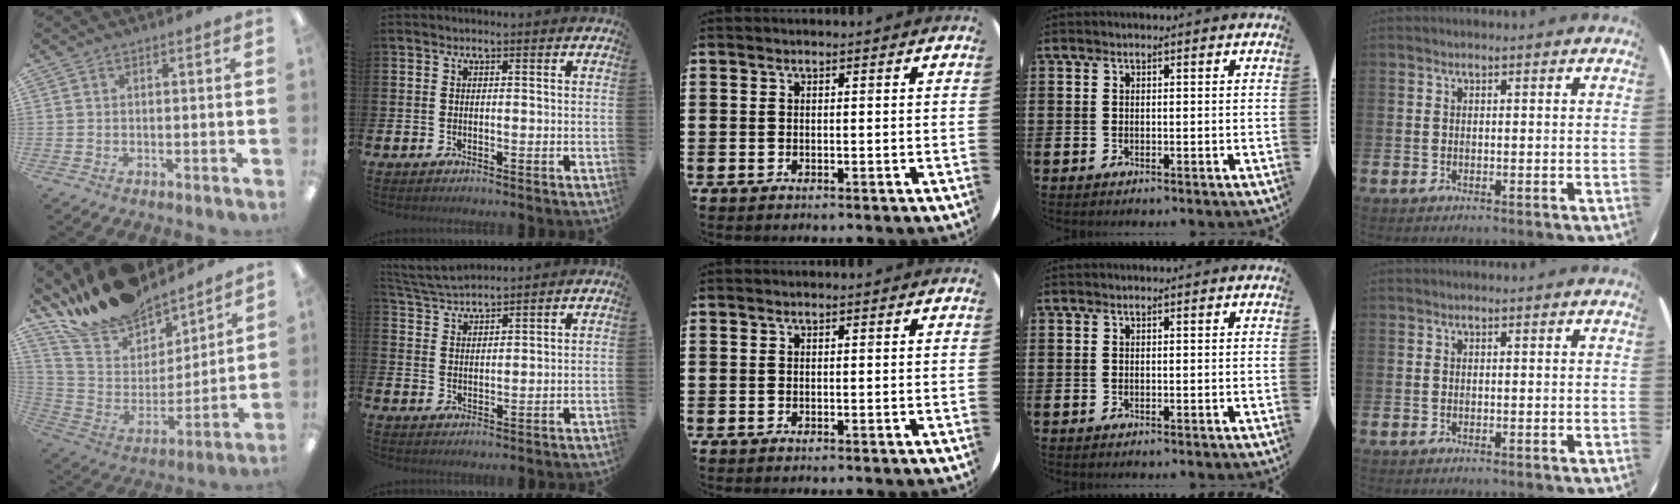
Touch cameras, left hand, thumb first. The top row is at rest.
{"thumb": {"total": 18.8, "force": [16.8, 7.0, 4.9], "torque": [-0.114, -0.129, 0.303]}, "index": {"total": 4.6, "force": [4.5, 0.4, 0.8], "torque": [-0.035, -0.021, 0.083]}}